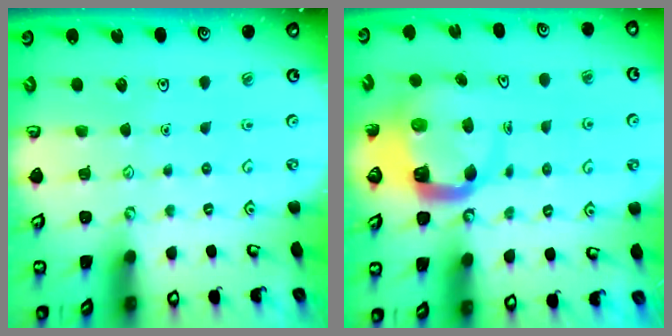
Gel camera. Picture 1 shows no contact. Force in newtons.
{"total": 7.2, "press": 7.2, "slide": 0.9}